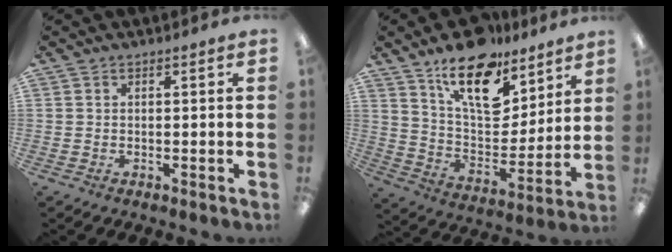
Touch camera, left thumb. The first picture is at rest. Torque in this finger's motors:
{"motor_torque": [1.21, 0.76, 1.42, -1.35, 0.11]}